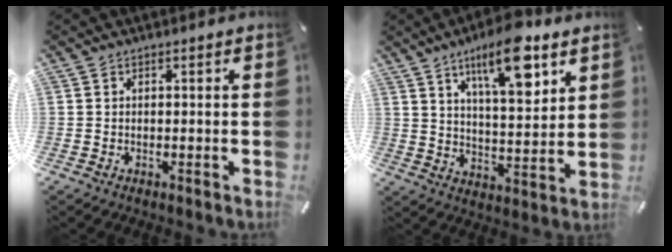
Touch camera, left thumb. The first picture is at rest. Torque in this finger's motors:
{"motor_torque": [1.95, 0.96, 1.93, -0.84, 0.18]}